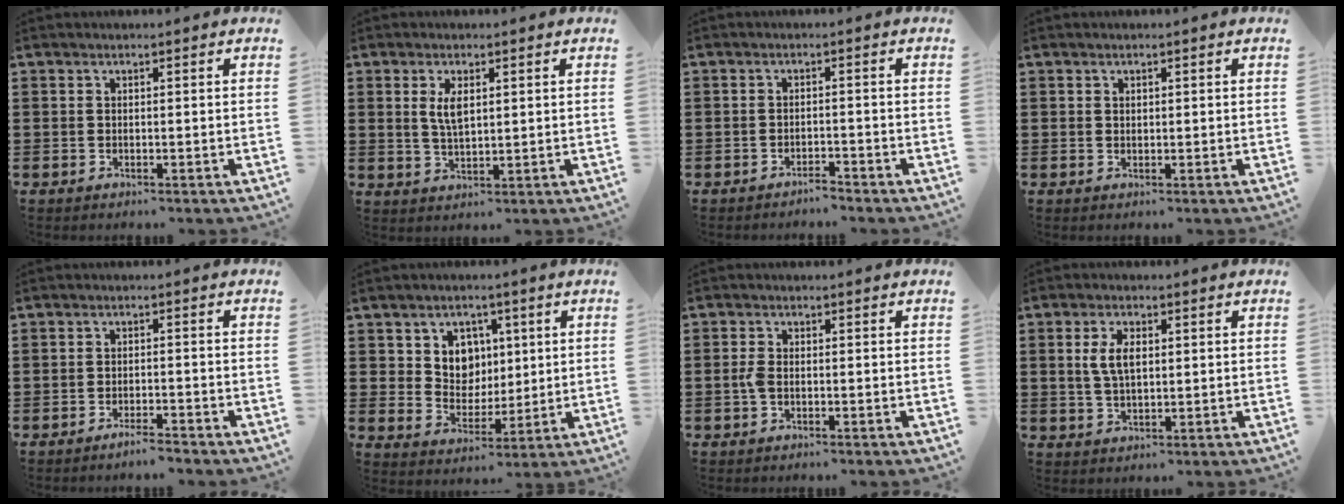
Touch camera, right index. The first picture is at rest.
{"total": 3.7, "force": [1.1, 1.5, 3.1], "torque": [-0.068, 0.007, 0.018]}
{"total": 1.8, "force": [-1.8, 0.1, 0.2], "torque": [-0.010, 0.002, -0.038]}
{"total": 0.6, "force": [0.4, 0.5, 0.2], "torque": [-0.005, 0.002, 0.008]}
{"total": 2.1, "force": [-2.0, 0.1, 0.7], "torque": [-0.014, 0.002, -0.038]}
{"total": 6.1, "force": [2.3, 5.4, 1.9], "torque": [-0.050, 0.005, 0.036]}
{"total": 2.1, "force": [-0.5, 1.1, 1.7], "torque": [-0.048, -0.004, -0.014]}
{"total": 4.8, "force": [0.9, 2.4, 4.1], "torque": [-0.093, 0.008, 0.011]}